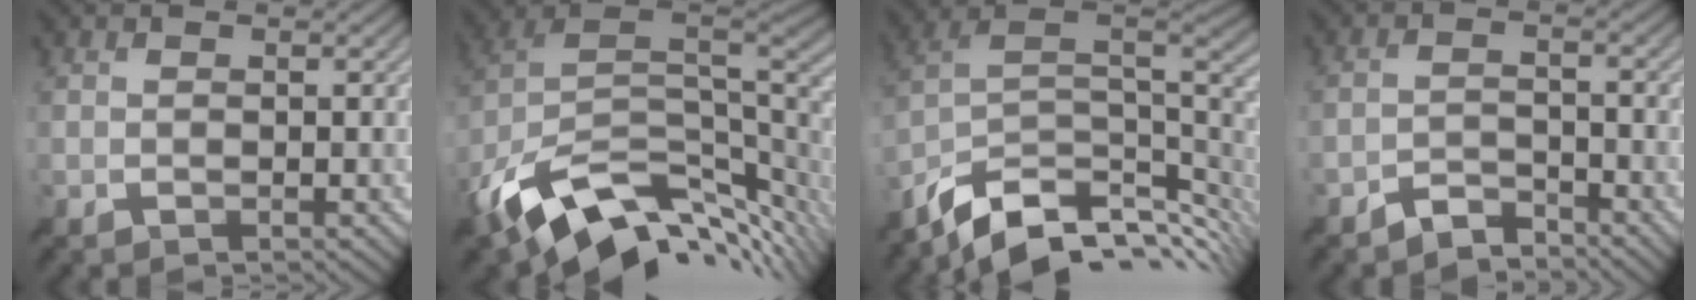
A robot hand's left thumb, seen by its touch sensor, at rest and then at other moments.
{"total": 15.8, "force": [-5.8, 9.0, 11.6], "torque": [-0.247, -0.022, -0.094]}
{"total": 12.4, "force": [-6.7, 6.2, 8.3], "torque": [-0.181, -0.012, -0.112]}
{"total": 3.4, "force": [-3.2, 0.9, 0.8], "torque": [-0.008, 0.000, -0.068]}